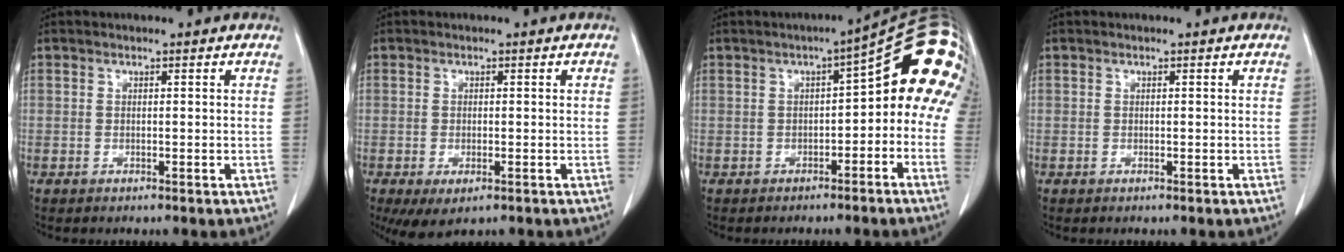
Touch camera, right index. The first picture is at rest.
{"total": 5.0, "force": [-2.6, 2.0, 3.8], "torque": [-0.060, -0.015, -0.036]}
{"total": 14.8, "force": [2.0, 4.7, 13.9], "torque": [-0.185, 0.037, 0.016]}
{"total": 0.0}